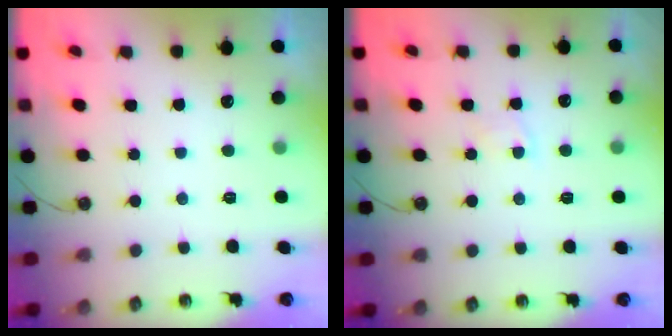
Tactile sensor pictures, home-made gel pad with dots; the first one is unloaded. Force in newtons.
{"total": 2.8, "press": 2.8, "slide": 0.4}